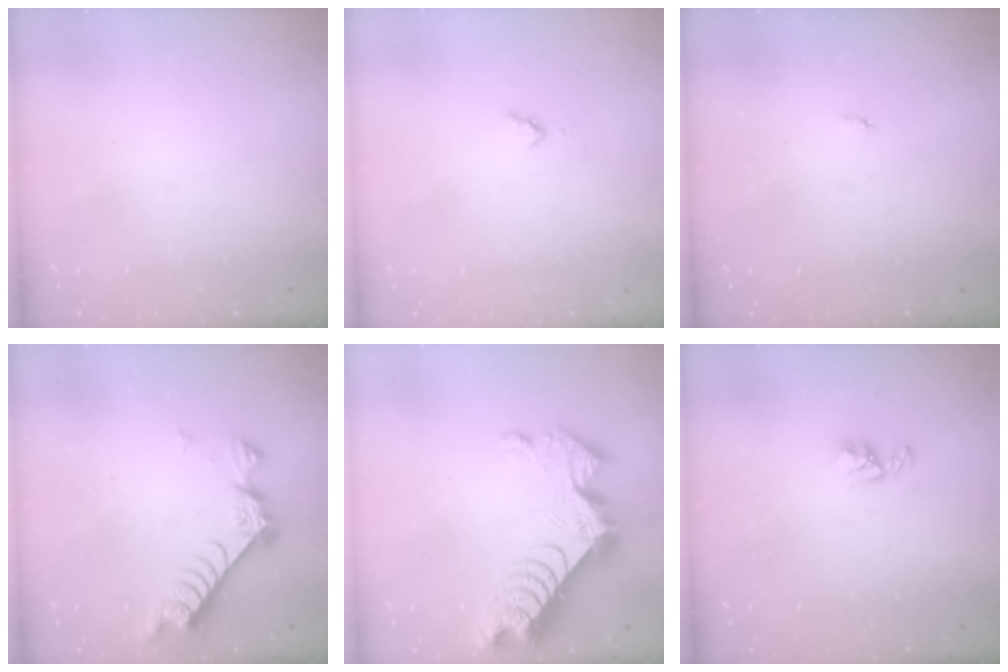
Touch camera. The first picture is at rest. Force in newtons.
{"total": 2.8, "press": 2.8, "slide": 0.4}
{"total": 2.1, "press": 2.1, "slide": 0.4}
{"total": 7.4, "press": 7.3, "slide": 0.9}
{"total": 14.7, "press": 14.6, "slide": 1.2}
{"total": 4.3, "press": 4.2, "slide": 0.8}